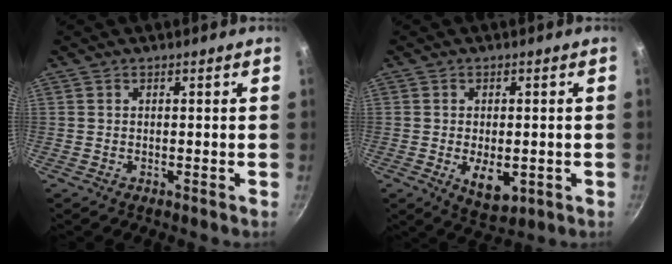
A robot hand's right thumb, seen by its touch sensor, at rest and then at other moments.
{"total": 7.0, "force": [-1.5, 3.9, 5.6], "torque": [-0.069, -0.008, -0.009]}